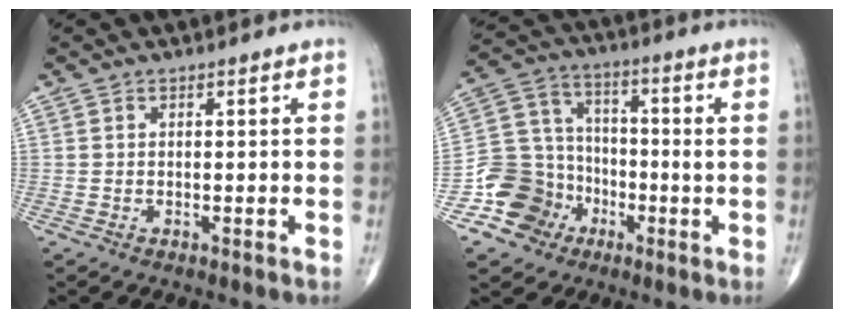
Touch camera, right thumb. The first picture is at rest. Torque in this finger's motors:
{"motor_torque": [2.24, 2.78, 0.12, -0.19, 0.03]}